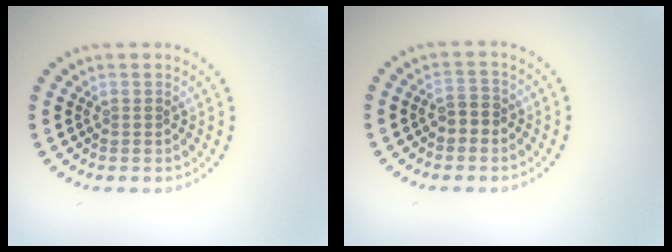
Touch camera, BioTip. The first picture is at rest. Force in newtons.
{"total": 1.9, "press": 1.8, "slide": 0.6}